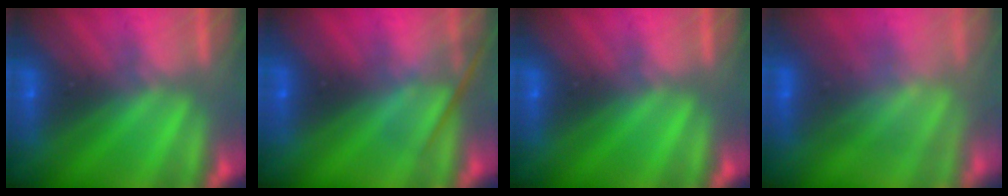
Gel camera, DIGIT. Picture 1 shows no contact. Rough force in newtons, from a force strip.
{"total": 2.4}
{"total": 0.0}
{"total": 3.6}